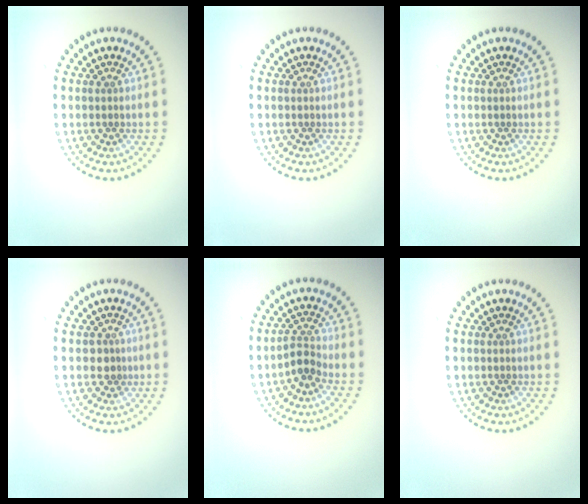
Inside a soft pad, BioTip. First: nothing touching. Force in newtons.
{"total": 0.0}
{"total": 0.0}
{"total": 1.7, "press": 1.4, "slide": 0.9}
{"total": 1.8, "press": 1.4, "slide": 1.2}
{"total": 0.0}